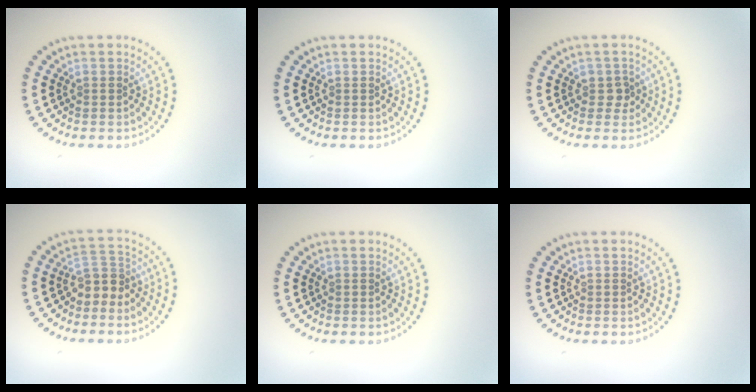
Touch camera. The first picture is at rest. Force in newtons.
{"total": 0.0}
{"total": 1.2, "press": 1.0, "slide": 0.6}
{"total": 2.5, "press": 2.0, "slide": 1.6}
{"total": 0.0}
{"total": 0.0}